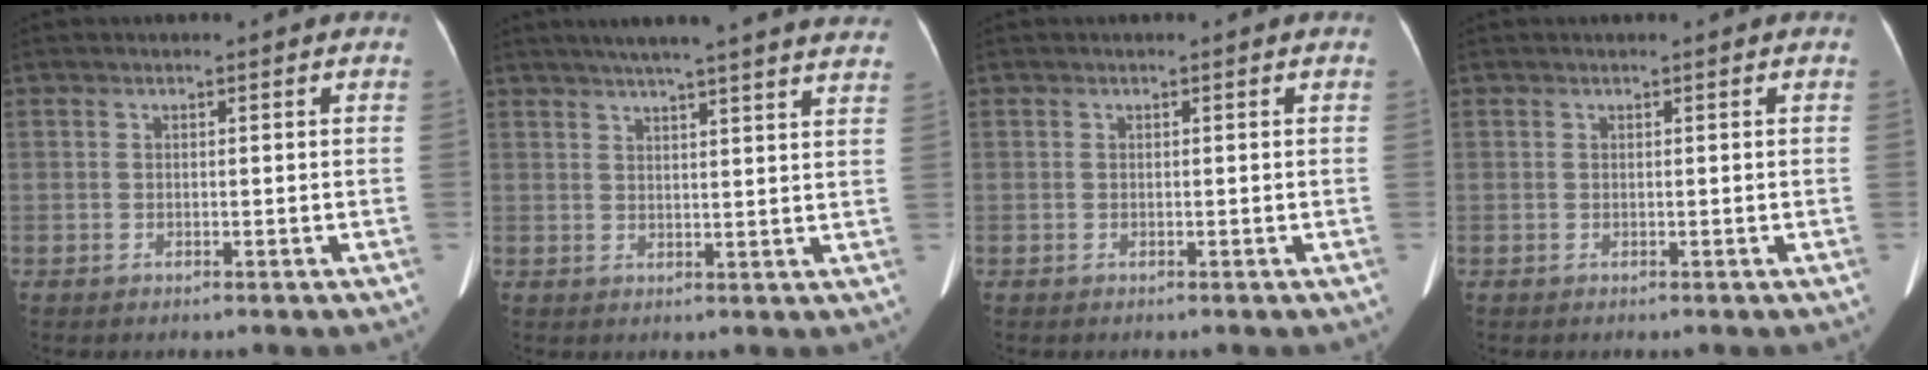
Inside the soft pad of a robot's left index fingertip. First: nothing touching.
{"total": 22.1, "force": [19.4, 0.4, 10.6], "torque": [-0.164, -0.002, 0.237]}
{"total": 0.0}
{"total": 0.0}